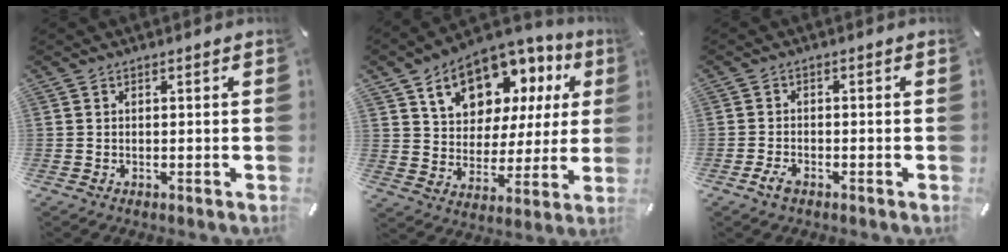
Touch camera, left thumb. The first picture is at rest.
{"total": 14.3, "force": [8.4, 9.8, 6.1], "torque": [-0.112, -0.047, 0.152]}
{"total": 2.6, "force": [-1.6, 1.3, 1.6], "torque": [-0.042, 0.001, -0.035]}